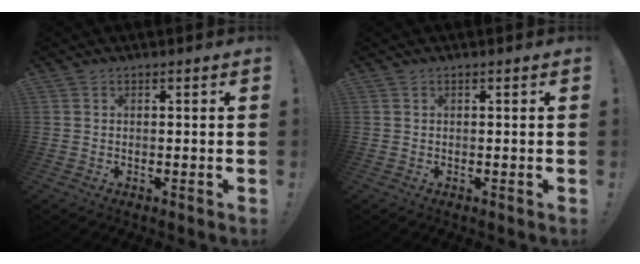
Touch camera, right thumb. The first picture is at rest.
{"total": 0.0}